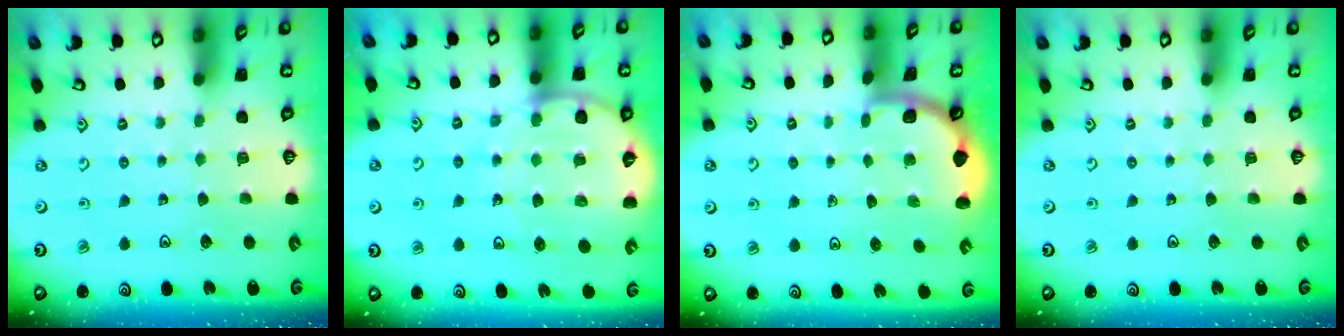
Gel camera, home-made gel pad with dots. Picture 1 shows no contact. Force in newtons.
{"total": 11.0, "press": 10.8, "slide": 2.3}
{"total": 1.9, "press": 1.9, "slide": 0.0}
{"total": 0.0}